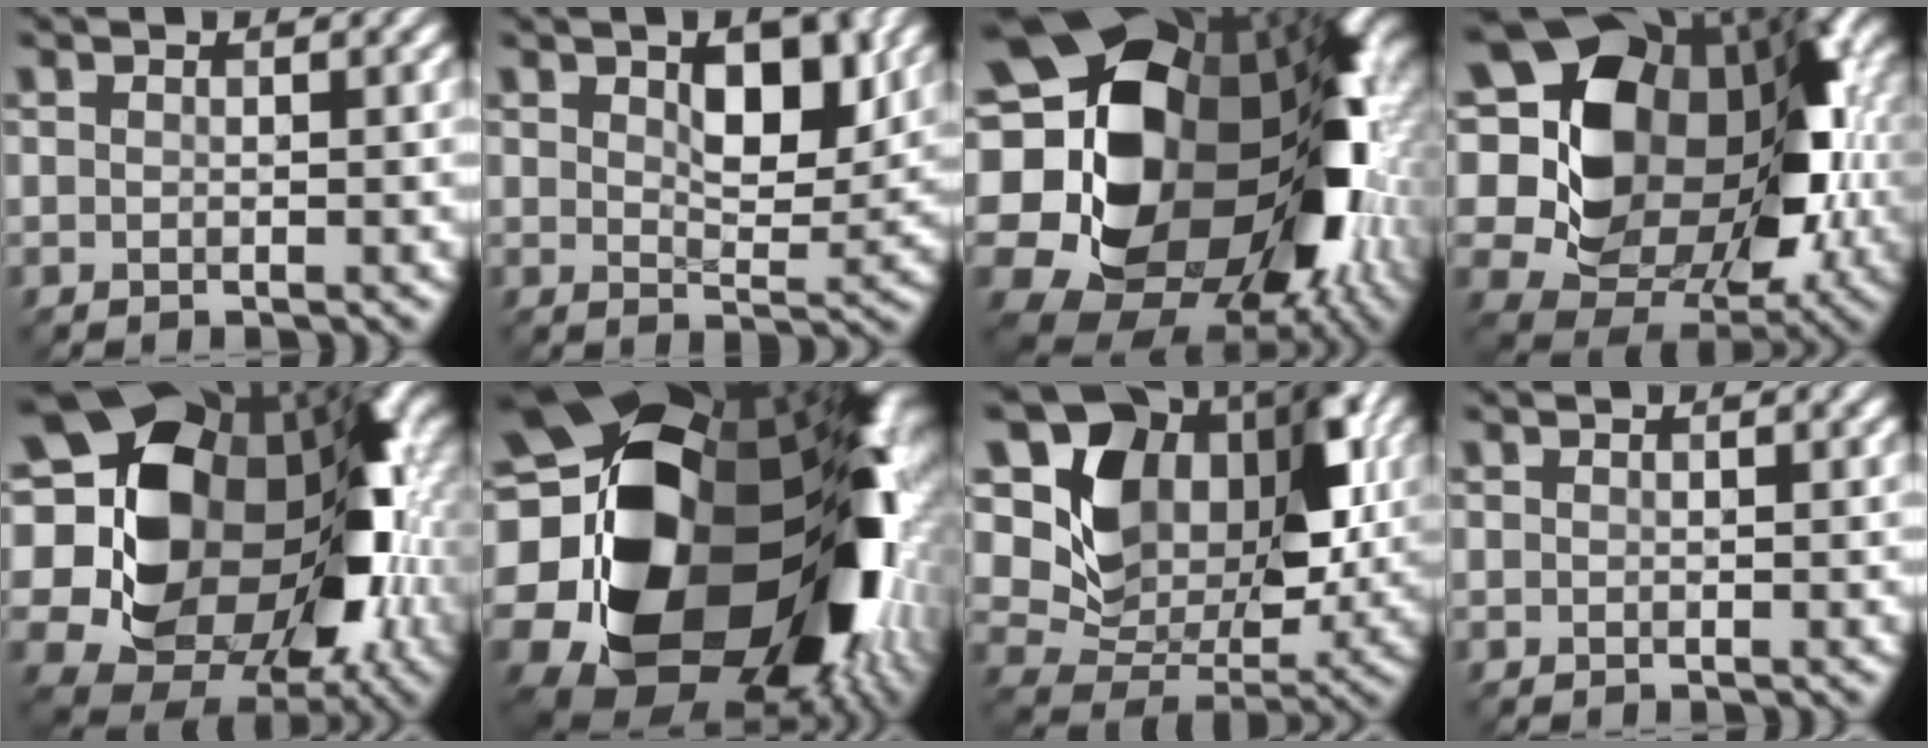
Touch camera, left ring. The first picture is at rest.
{"total": 5.3, "force": [2.0, 2.4, 4.3], "torque": [-0.065, -0.005, 0.034]}
{"total": 21.8, "force": [0.9, 16.5, 14.3], "torque": [-0.301, -0.026, 0.052]}
{"total": 16.2, "force": [2.2, 12.2, 10.5], "torque": [-0.182, 0.010, 0.039]}
{"total": 19.8, "force": [1.7, 15.4, 12.4], "torque": [-0.233, -0.003, 0.058]}
{"total": 23.5, "force": [-0.8, 17.5, 15.6], "torque": [-0.319, -0.062, 0.005]}
{"total": 11.9, "force": [3.6, 8.7, 7.2], "torque": [-0.137, -0.006, 0.066]}
{"total": 0.0}